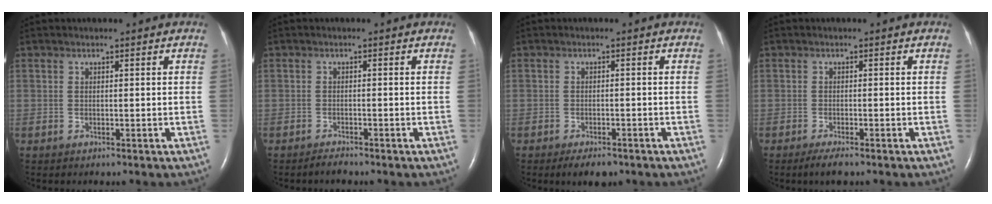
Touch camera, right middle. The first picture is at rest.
{"total": 1.2, "force": [-1.2, 0.1, 0.3], "torque": [-0.012, -0.003, -0.019]}
{"total": 3.3, "force": [-2.4, 1.2, 1.9], "torque": [-0.027, -0.004, -0.030]}
{"total": 2.3, "force": [-1.7, 0.2, 1.5], "torque": [-0.036, -0.007, -0.031]}